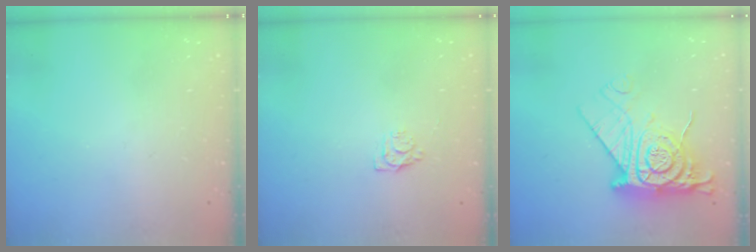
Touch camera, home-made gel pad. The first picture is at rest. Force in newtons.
{"total": 4.7, "press": 4.6, "slide": 0.7}
{"total": 16.0, "press": 15.9, "slide": 1.4}